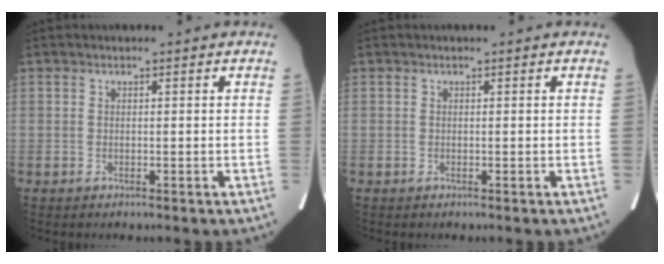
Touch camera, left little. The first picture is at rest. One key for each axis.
{"total": 0.0}